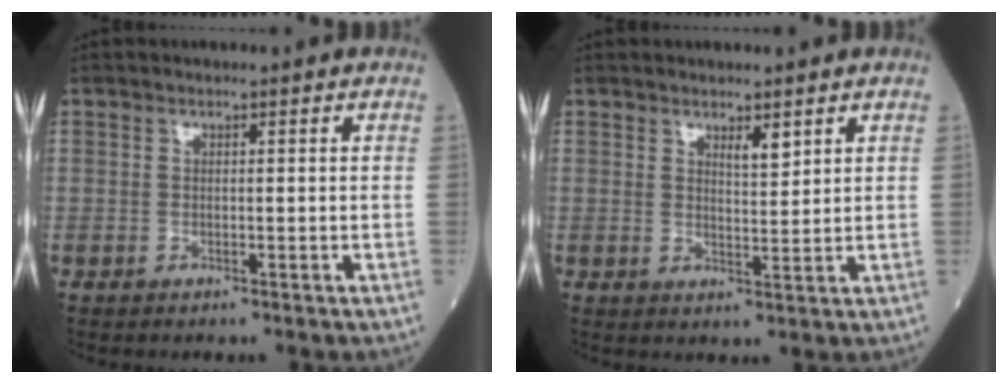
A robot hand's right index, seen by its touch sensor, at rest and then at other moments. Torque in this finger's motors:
{"motor_torque": [0.40, 0.44, 0.16, 0.05]}